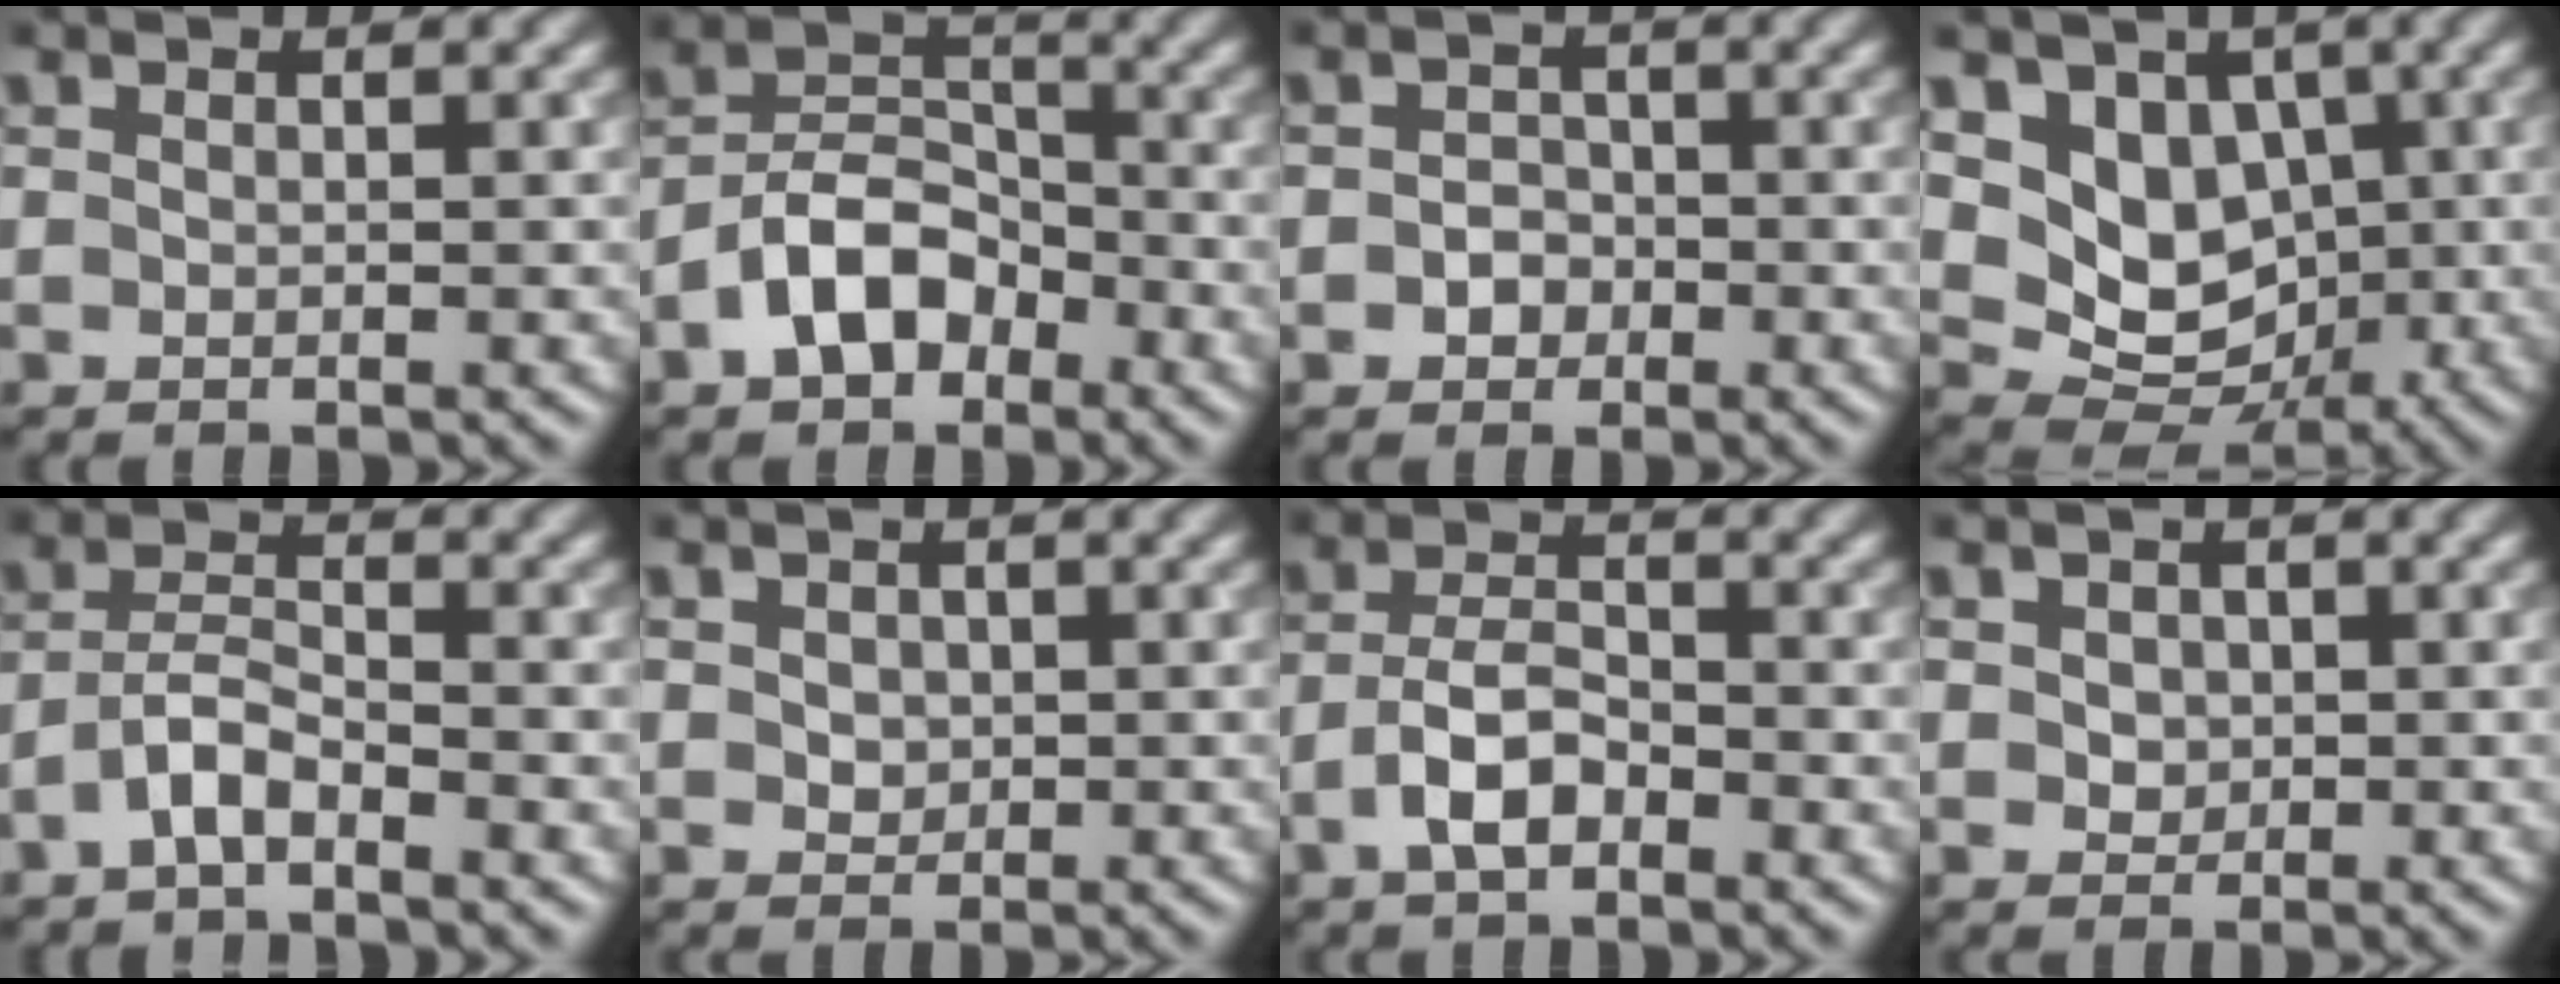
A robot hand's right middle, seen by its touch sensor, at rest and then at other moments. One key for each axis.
{"total": 5.3, "fx": -2.9, "fy": 3.3, "fz": 3.0, "tx": -0.051, "ty": 0.009, "tz": -0.060}
{"total": 1.7, "fx": -0.5, "fy": 1.5, "fz": 0.6, "tx": -0.004, "ty": 0.002, "tz": -0.012}
{"total": 7.5, "fx": 1.3, "fy": 5.9, "fz": 4.4, "tx": -0.064, "ty": -0.012, "tz": 0.014}
{"total": 2.7, "fx": -1.8, "fy": 0.9, "fz": 1.9, "tx": -0.040, "ty": 0.008, "tz": -0.041}
{"total": 1.3, "fx": 0.2, "fy": 1.1, "fz": 0.6, "tx": -0.011, "ty": -0.003, "tz": 0.007}
{"total": 3.6, "fx": -1.6, "fy": 1.7, "fz": 2.7, "tx": -0.052, "ty": 0.004, "tz": -0.036}
{"total": 1.6, "fx": 0.5, "fy": 1.4, "fz": 0.7, "tx": -0.010, "ty": 0.007, "tz": 0.008}